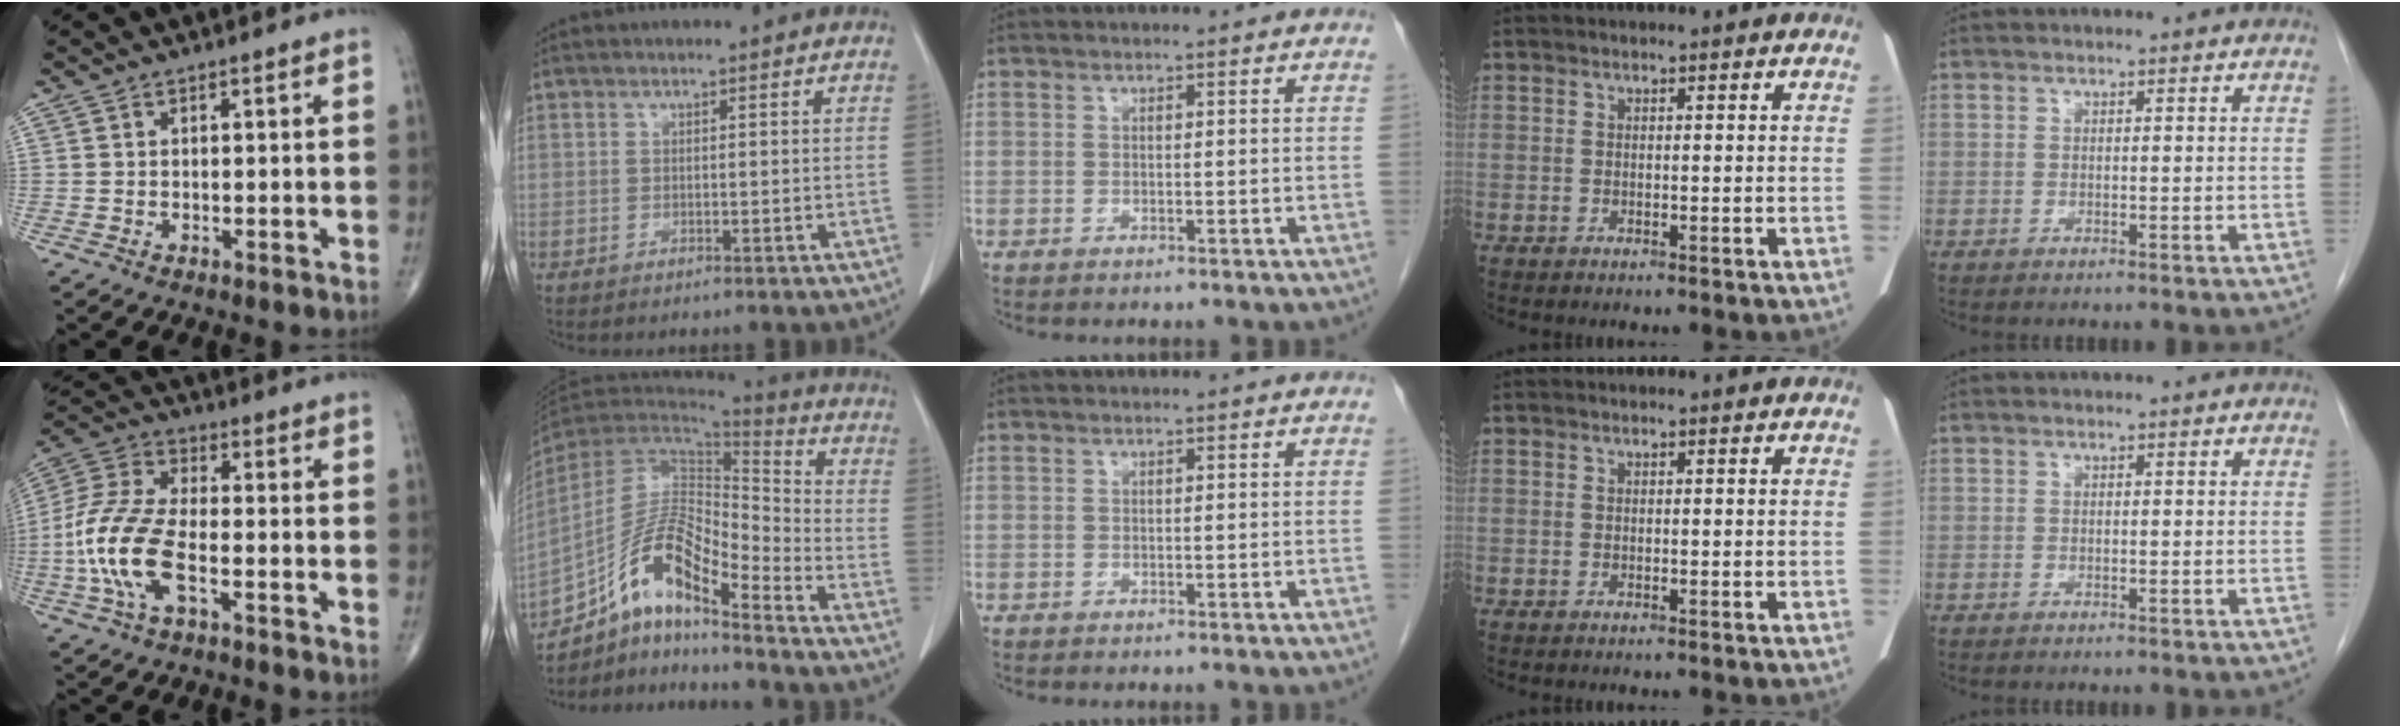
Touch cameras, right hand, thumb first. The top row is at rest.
{"thumb": {"total": 14.0, "force": [-3.9, 6.1, 11.9], "torque": [-0.269, 0.025, -0.080]}, "index": {"total": 14.9, "force": [-10.0, 3.0, 10.6], "torque": [-0.206, 0.018, -0.183]}}